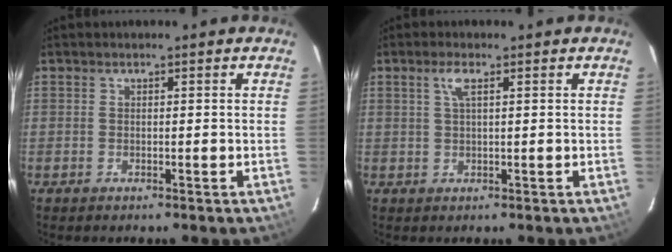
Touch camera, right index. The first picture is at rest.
{"total": 2.3, "force": [1.0, 0.4, 2.1], "torque": [-0.042, 0.004, 0.019]}